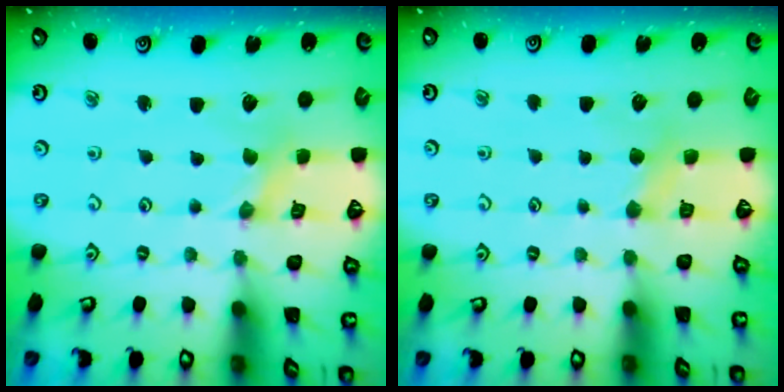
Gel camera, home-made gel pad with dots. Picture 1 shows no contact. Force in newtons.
{"total": 2.9, "press": 2.8, "slide": 0.5}